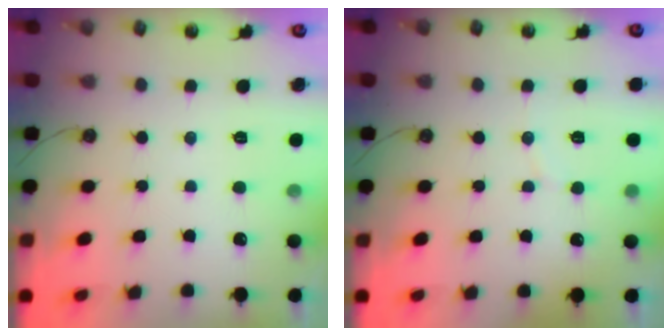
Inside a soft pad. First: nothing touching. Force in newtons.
{"total": 3.4, "press": 3.4, "slide": 0.2}